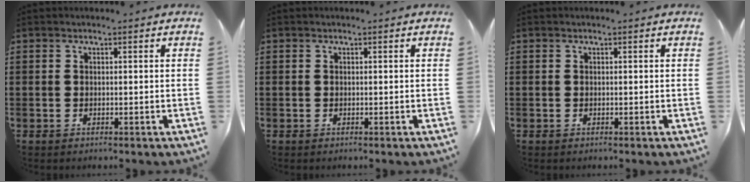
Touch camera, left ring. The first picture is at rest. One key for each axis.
{"total": 0.0}
{"total": 0.0}